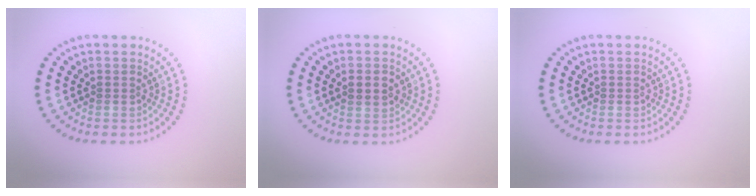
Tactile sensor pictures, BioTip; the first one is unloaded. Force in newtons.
{"total": 1.7, "press": 1.7, "slide": 0.5}
{"total": 0.0}